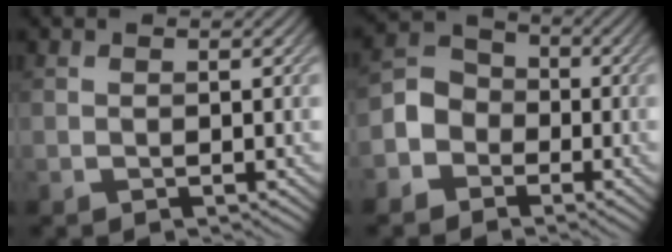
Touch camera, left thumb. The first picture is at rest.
{"total": 4.7, "force": [-2.1, 3.9, 1.4], "torque": [-0.032, 0.009, -0.060]}